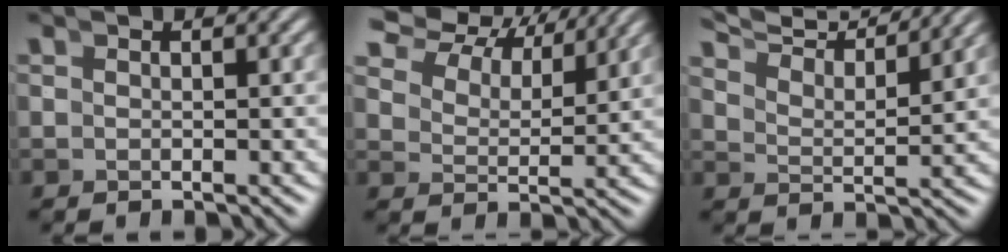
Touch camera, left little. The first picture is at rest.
{"total": 5.9, "force": [4.5, 3.0, 2.5], "torque": [-0.054, 0.010, 0.063]}
{"total": 9.0, "force": [8.0, 2.3, 3.5], "torque": [-0.063, 0.029, 0.116]}